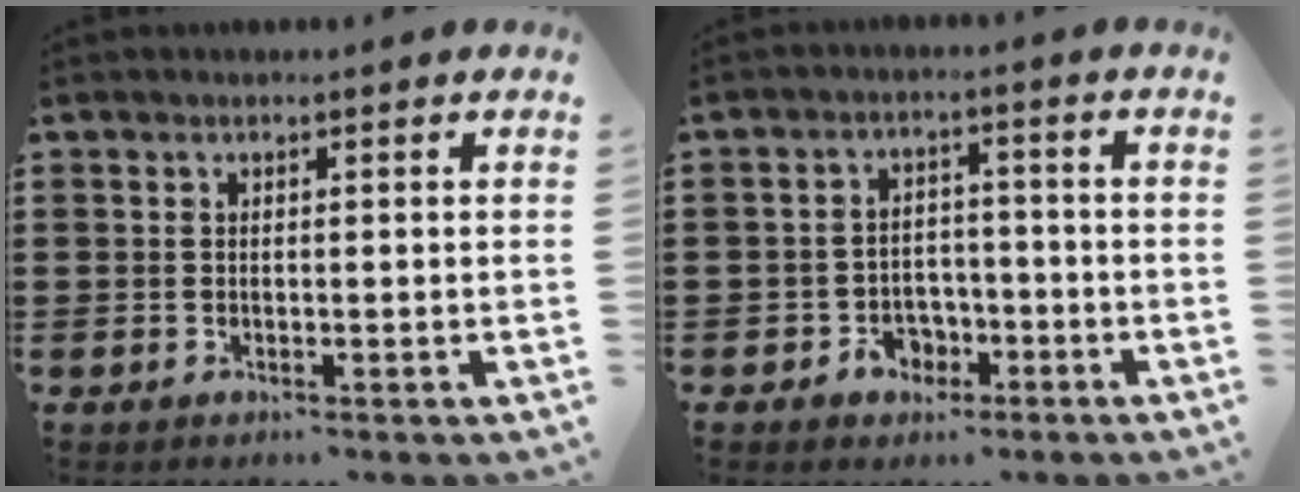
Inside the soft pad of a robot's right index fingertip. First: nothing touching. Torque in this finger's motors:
{"motor_torque": [1.27, 0.87, 0.26, 0.00]}